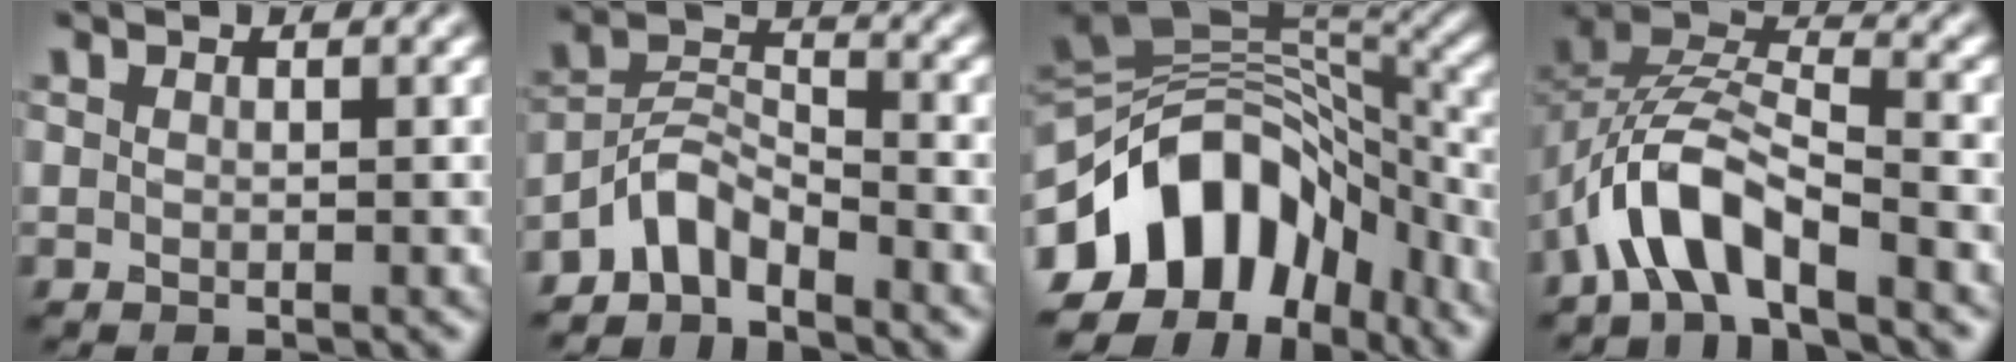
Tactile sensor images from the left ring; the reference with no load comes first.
{"total": 3.8, "force": [-3.2, 1.5, 1.5], "torque": [-0.025, 0.011, -0.074]}
{"total": 13.8, "force": [-5.8, 8.6, 9.0], "torque": [-0.159, 0.021, -0.112]}
{"total": 6.5, "force": [-3.9, 2.5, 4.6], "torque": [-0.079, 0.009, -0.079]}